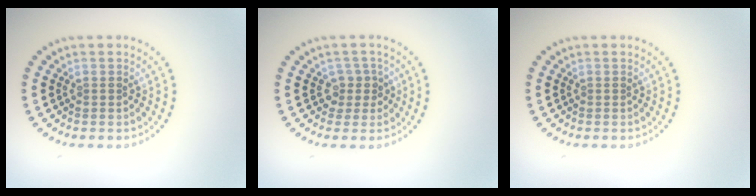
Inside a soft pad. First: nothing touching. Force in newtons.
{"total": 1.8, "press": 1.4, "slide": 1.2}
{"total": 0.0}